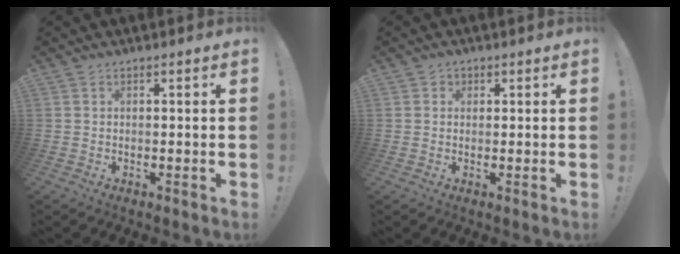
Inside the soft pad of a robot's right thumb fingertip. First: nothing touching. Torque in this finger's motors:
{"motor_torque": [-0.13, 0.21, 0.17, -0.02, -0.01]}